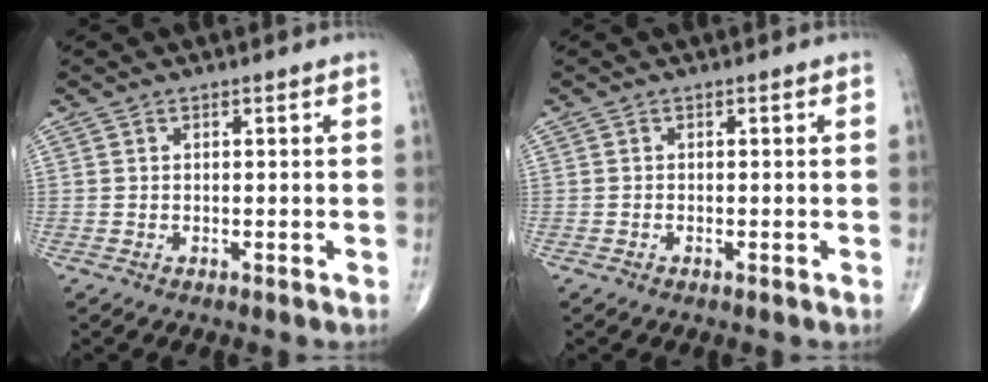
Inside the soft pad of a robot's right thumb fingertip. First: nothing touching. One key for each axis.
{"total": 0.0}